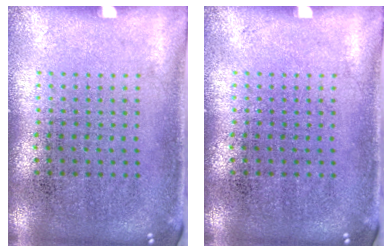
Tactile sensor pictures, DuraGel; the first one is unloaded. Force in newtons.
{"total": 0.0}